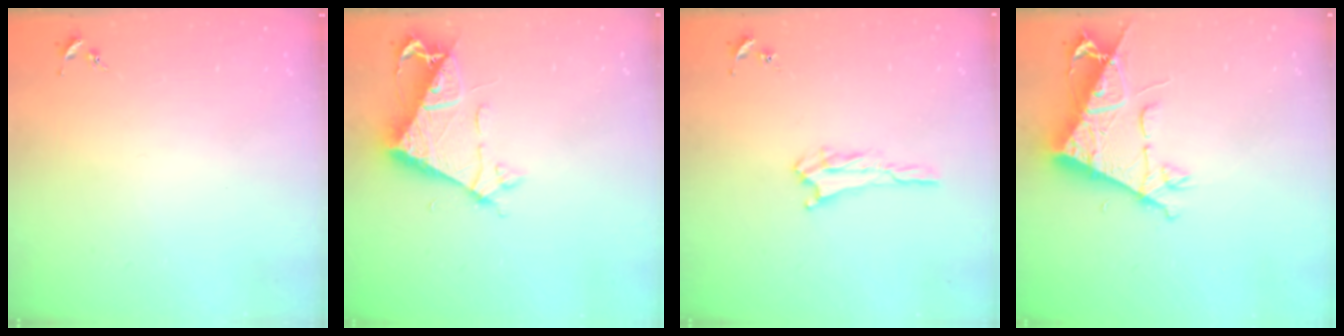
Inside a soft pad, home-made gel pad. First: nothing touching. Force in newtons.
{"total": 7.9, "press": 7.9, "slide": 0.6}
{"total": 1.7, "press": 1.7, "slide": 0.2}
{"total": 9.2, "press": 9.1, "slide": 1.4}